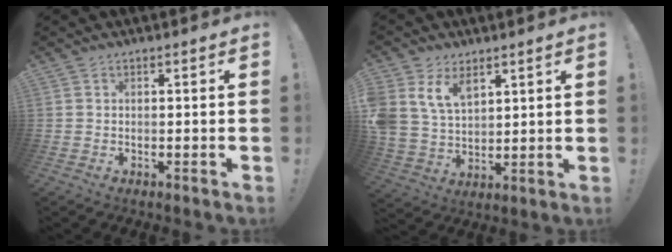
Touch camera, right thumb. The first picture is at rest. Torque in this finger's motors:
{"motor_torque": [0.36, 0.42, 1.00, 0.32, 0.12]}